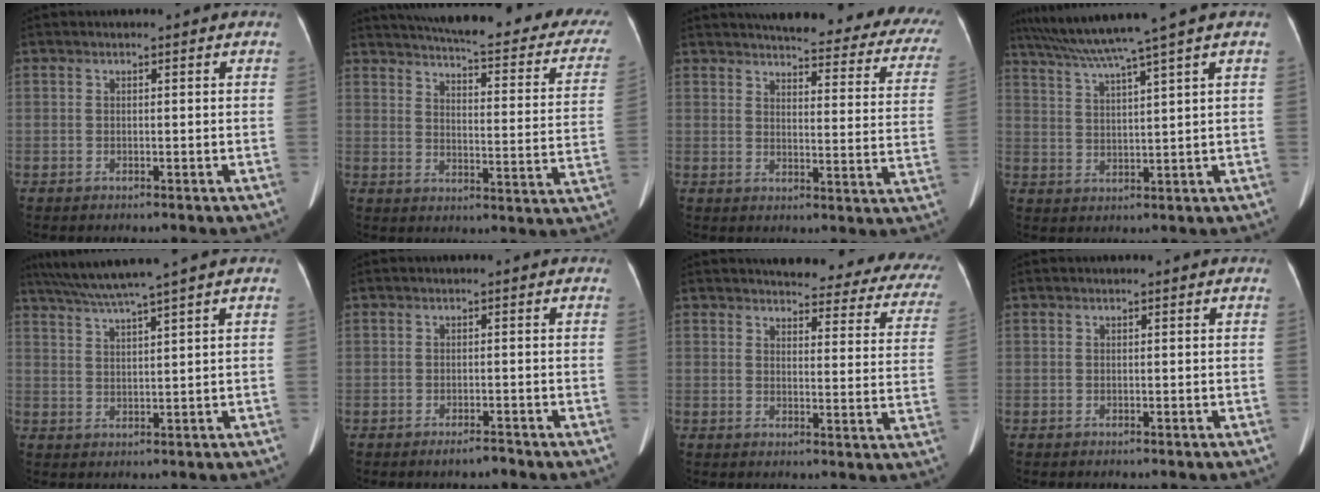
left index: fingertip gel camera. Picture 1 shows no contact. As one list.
[{"total": 29.1, "force": [24.5, 5.9, 14.5], "torque": [-0.205, -0.045, 0.278]}, {"total": 25.6, "force": [22.5, 5.2, 11.1], "torque": [-0.125, -0.056, 0.235]}, {"total": 9.6, "force": [7.6, -2.6, 5.3], "torque": [-0.092, 0.009, 0.130]}, {"total": 7.4, "force": [6.0, -1.9, 3.9], "torque": [-0.068, 0.015, 0.108]}, {"total": 2.2, "force": [-1.9, 0.1, 1.0], "torque": [-0.019, -0.004, -0.032]}, {"total": 21.8, "force": [19.9, 5.2, 7.4], "torque": [-0.067, -0.061, 0.200]}, {"total": 0.0}]